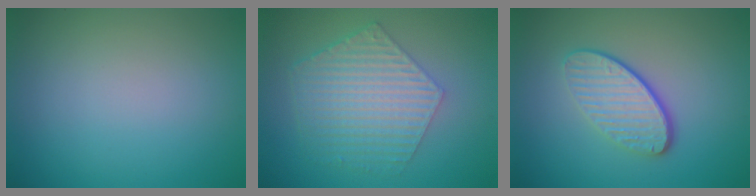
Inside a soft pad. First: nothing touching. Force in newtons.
{"total": 6.0, "press": 4.3, "slide": 4.1}
{"total": 4.1, "press": 3.1, "slide": 2.7}